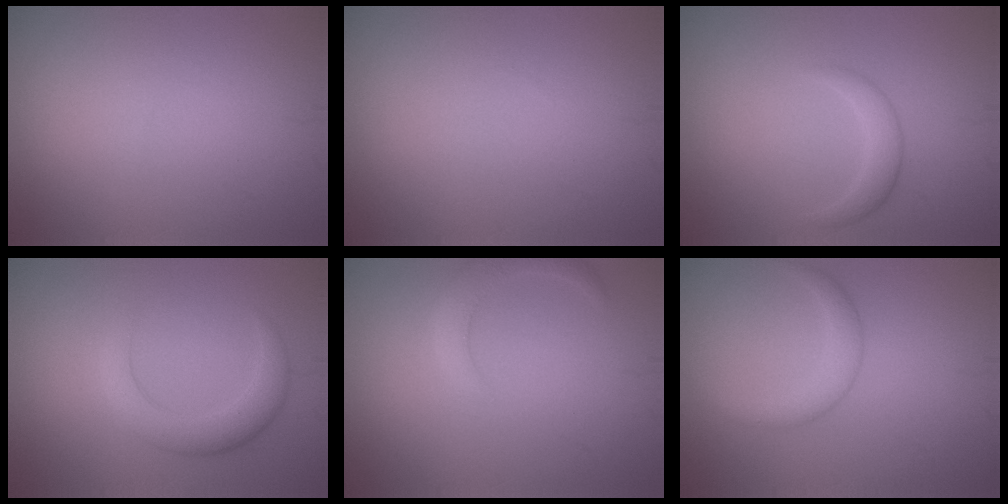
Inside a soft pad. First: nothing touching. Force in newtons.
{"total": 0.0}
{"total": 1.7, "press": 1.7, "slide": 0.1}
{"total": 3.2, "press": 3.2, "slide": 0.2}
{"total": 2.2, "press": 2.2, "slide": 0.2}
{"total": 2.4, "press": 2.4, "slide": 0.1}